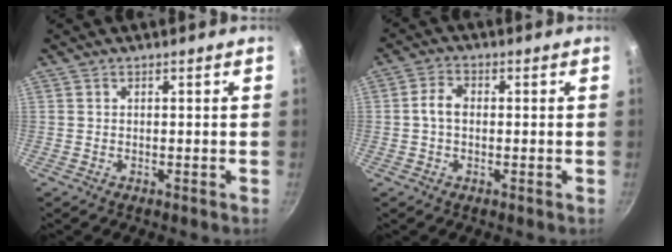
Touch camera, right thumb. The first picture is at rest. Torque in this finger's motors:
{"motor_torque": [0.05, 0.05, 0.69, -0.01, 0.00]}